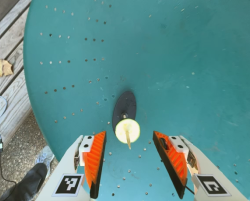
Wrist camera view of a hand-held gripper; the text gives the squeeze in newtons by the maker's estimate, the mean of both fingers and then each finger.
{"total": 0.7, "left": 0.5, "right": 0.9}